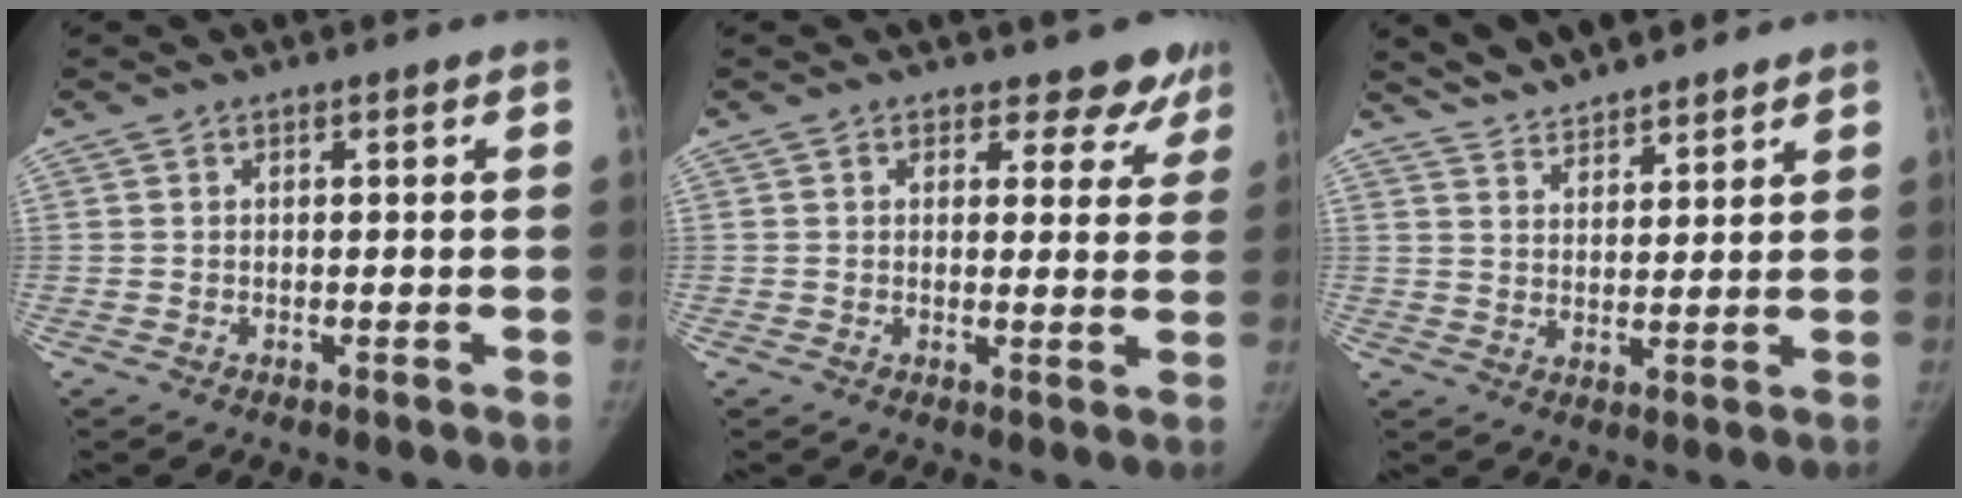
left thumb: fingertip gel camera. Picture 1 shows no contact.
{"total": 6.2, "force": [5.0, 3.6, 0.7], "torque": [0.037, -0.026, 0.044]}
{"total": 7.5, "force": [7.0, 1.6, 2.1], "torque": [-0.024, -0.018, 0.130]}